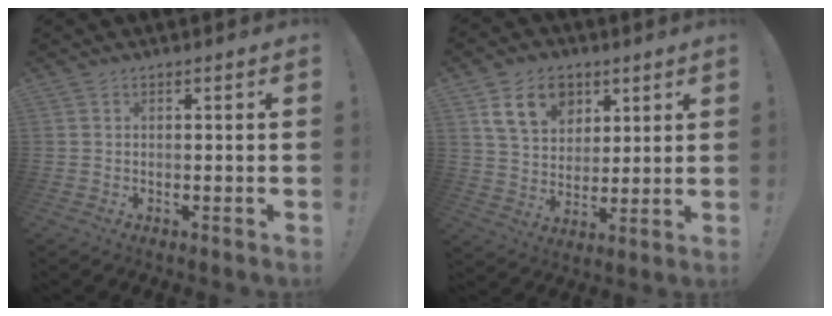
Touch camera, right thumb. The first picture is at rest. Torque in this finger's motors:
{"motor_torque": [0.48, 1.57, -0.05, 0.12, -0.03]}